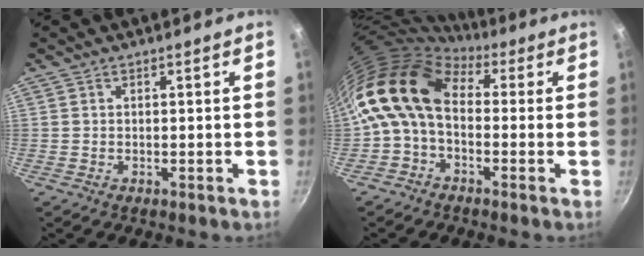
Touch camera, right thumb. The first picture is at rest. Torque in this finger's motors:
{"motor_torque": [1.71, 3.30, 1.90, -0.87, 0.31]}